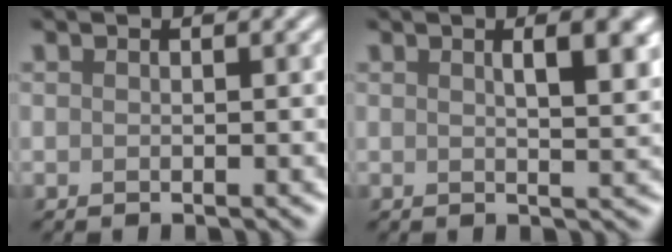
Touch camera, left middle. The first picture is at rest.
{"total": 5.7, "force": [2.0, 2.4, 4.8], "torque": [-0.028, 0.026, 0.011]}